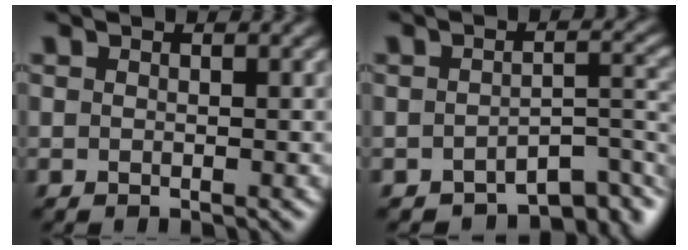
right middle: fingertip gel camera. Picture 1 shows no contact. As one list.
[{"total": 5.8, "force": [-4.6, 2.0, 2.9], "torque": [-0.027, -0.004, -0.060]}]